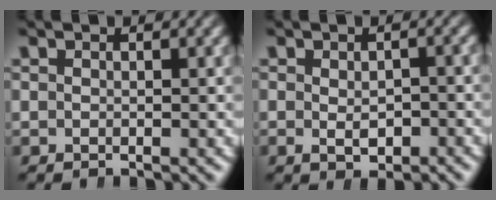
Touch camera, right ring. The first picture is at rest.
{"total": 2.0, "force": [-0.8, 1.1, 1.4], "torque": [-0.030, -0.014, -0.005]}